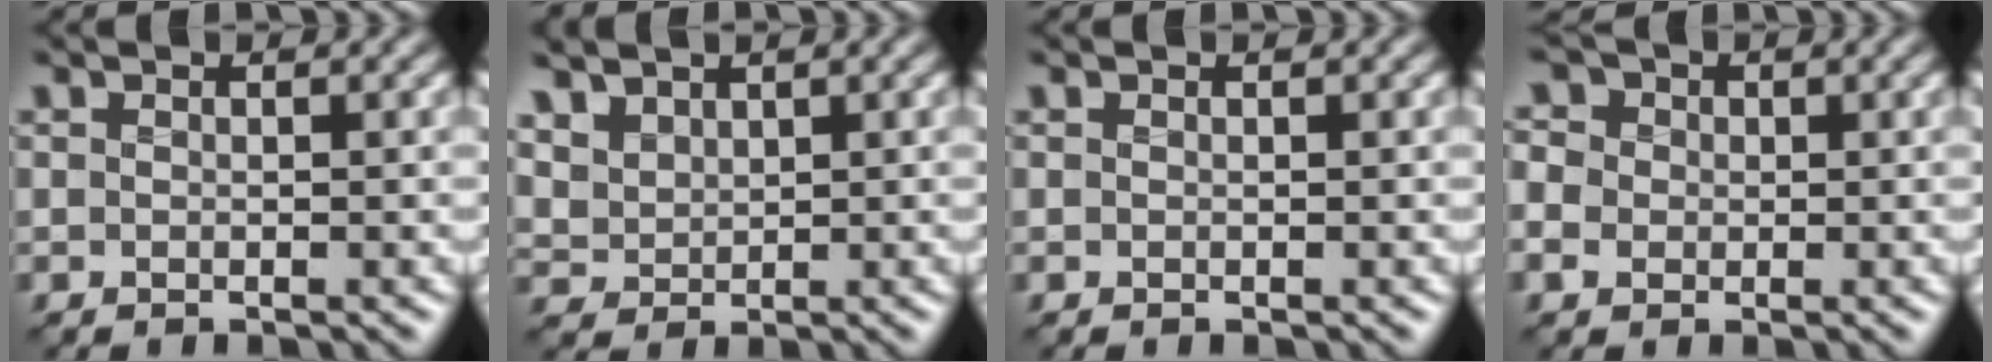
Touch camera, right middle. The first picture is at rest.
{"total": 4.8, "force": [3.1, 3.1, 1.9], "torque": [-0.078, 0.002, 0.078]}
{"total": 0.0}
{"total": 4.5, "force": [0.6, 4.0, 2.1], "torque": [-0.050, 0.024, -0.008]}